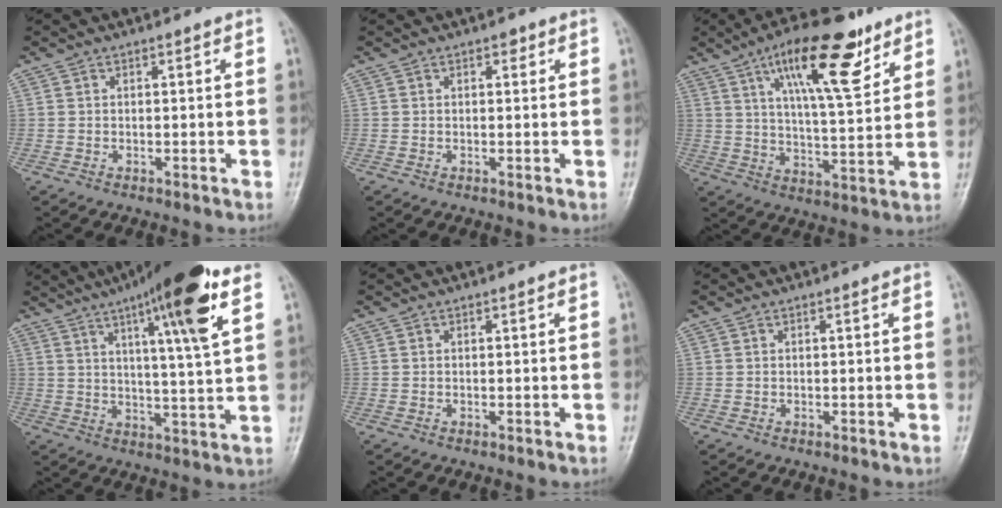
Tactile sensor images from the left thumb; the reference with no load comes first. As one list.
[{"total": 1.2, "force": [0.6, 0.7, 0.7], "torque": [0.001, 0.000, 0.005]}, {"total": 17.2, "force": [9.5, 5.8, 13.2], "torque": [-0.181, -0.038, 0.153]}, {"total": 17.0, "force": [8.8, 2.2, 14.4], "torque": [-0.218, -0.024, 0.131]}, {"total": 0.0}, {"total": 0.0}]